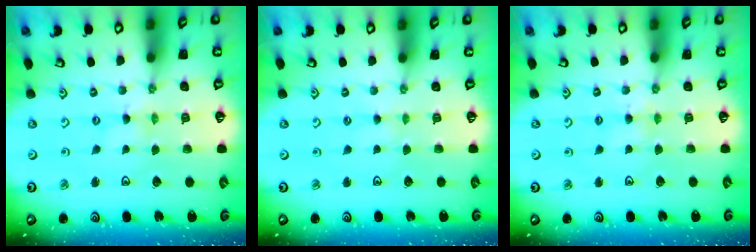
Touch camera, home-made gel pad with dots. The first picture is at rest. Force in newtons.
{"total": 1.0, "press": 1.0, "slide": 0.2}
{"total": 3.0, "press": 2.9, "slide": 0.4}